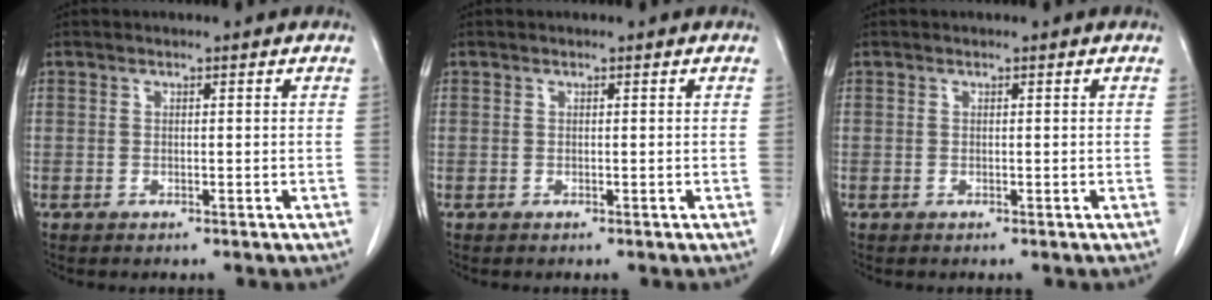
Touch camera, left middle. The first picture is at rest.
{"total": 0.0}
{"total": 0.0}